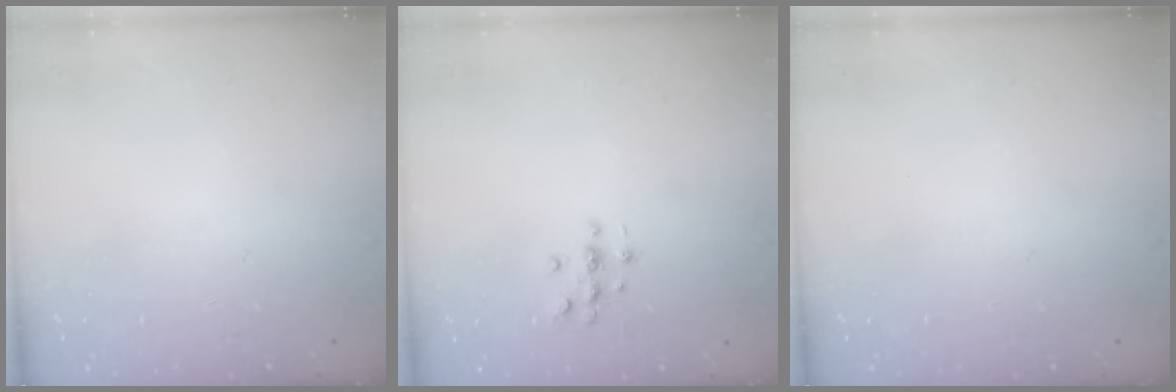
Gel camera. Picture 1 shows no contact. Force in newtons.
{"total": 3.0, "press": 3.0, "slide": 0.3}
{"total": 0.0}